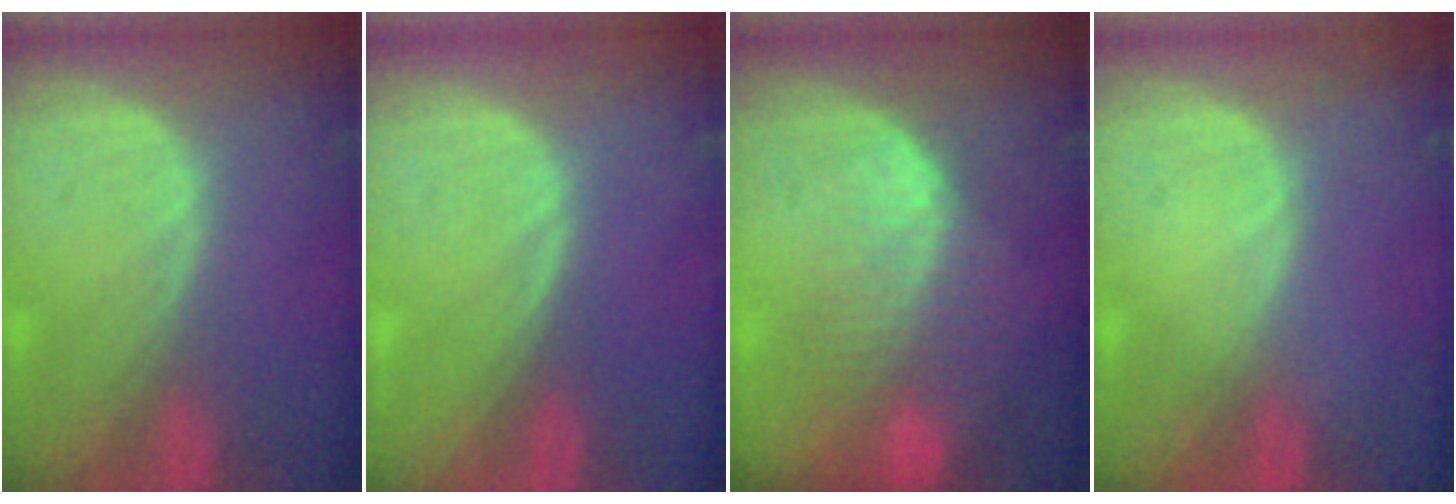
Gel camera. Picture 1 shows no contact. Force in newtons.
{"total": 0.0}
{"total": 8.5, "press": 7.2, "slide": 4.5}
{"total": 0.0}